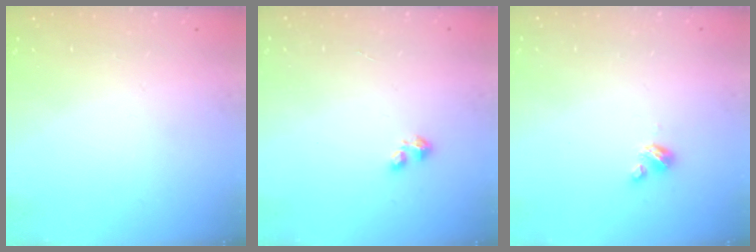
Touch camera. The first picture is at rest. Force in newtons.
{"total": 1.8, "press": 1.8, "slide": 0.4}
{"total": 2.7, "press": 2.7, "slide": 0.3}